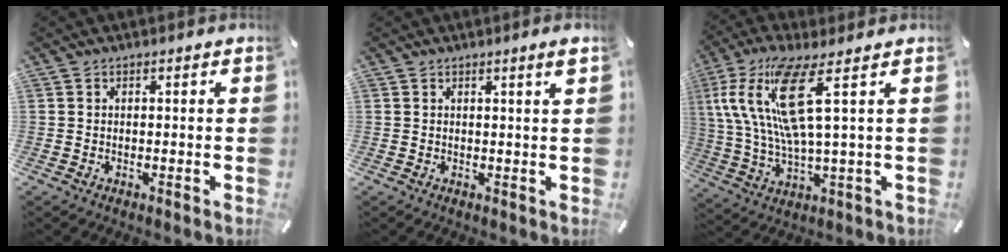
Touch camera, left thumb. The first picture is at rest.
{"total": 2.0, "force": [1.0, 0.0, 1.8], "torque": [-0.027, -0.003, 0.014]}
{"total": 16.9, "force": [5.6, 3.1, 15.7], "torque": [-0.339, -0.017, 0.083]}